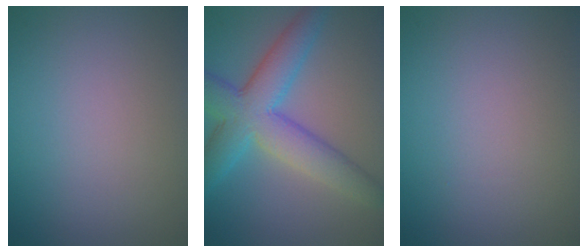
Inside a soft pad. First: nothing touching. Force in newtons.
{"total": 7.3, "press": 7.3, "slide": 0.1}
{"total": 0.0}